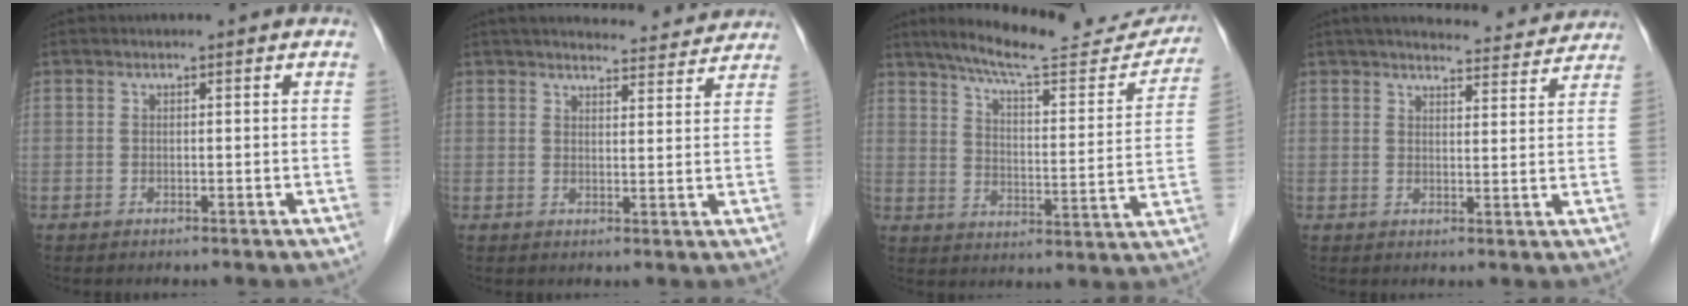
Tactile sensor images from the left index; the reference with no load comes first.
{"total": 12.9, "force": [12.3, 2.2, 3.3], "torque": [-0.031, 0.014, 0.148]}
{"total": 19.4, "force": [17.7, 2.7, 7.5], "torque": [-0.108, -0.021, 0.238]}
{"total": 13.2, "force": [12.4, 2.1, 3.8], "torque": [-0.040, 0.009, 0.147]}